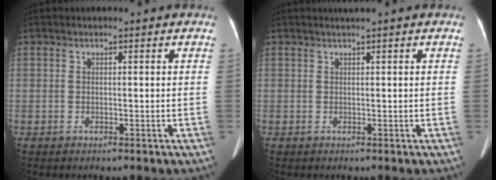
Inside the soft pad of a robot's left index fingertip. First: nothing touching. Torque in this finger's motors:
{"motor_torque": [0.33, -0.16, -0.06, 0.03]}